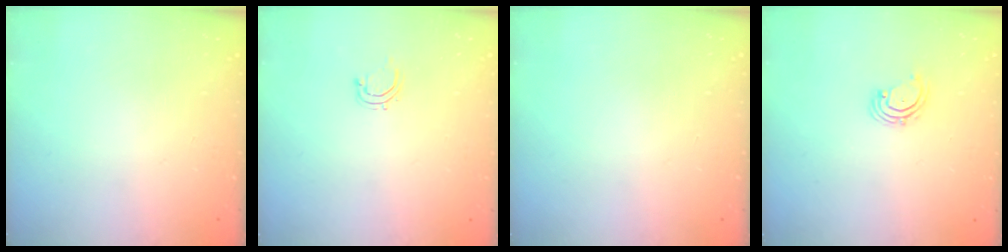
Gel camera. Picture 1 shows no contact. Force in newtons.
{"total": 2.8, "press": 2.8, "slide": 0.5}
{"total": 0.0}
{"total": 2.0, "press": 2.0, "slide": 0.4}